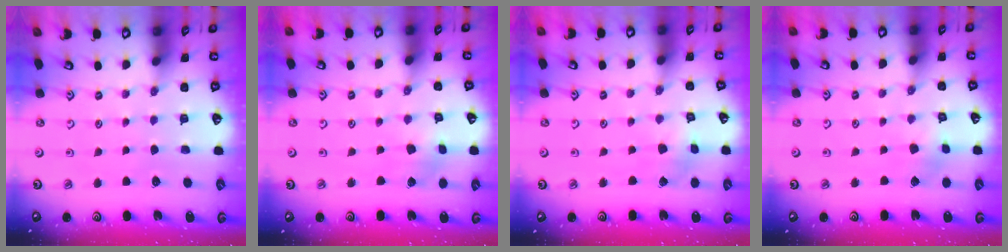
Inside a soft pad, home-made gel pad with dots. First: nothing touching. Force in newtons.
{"total": 2.9, "press": 2.9, "slide": 0.5}
{"total": 2.9, "press": 2.9, "slide": 0.3}
{"total": 4.1, "press": 4.0, "slide": 0.8}